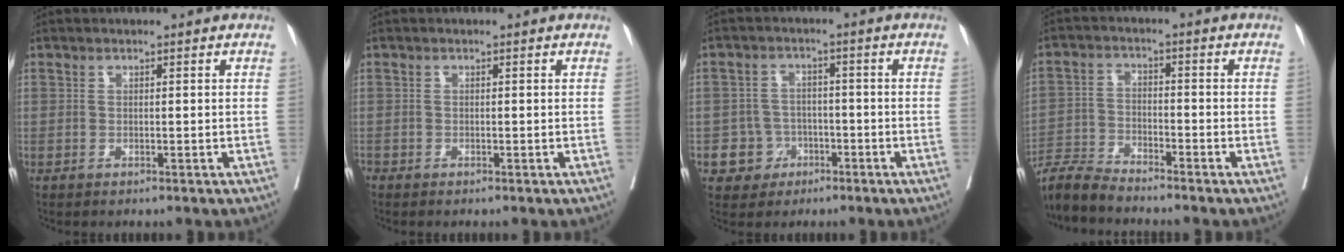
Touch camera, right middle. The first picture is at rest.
{"total": 0.7, "force": [-0.5, 0.4, 0.0], "torque": [-0.001, 0.002, -0.012]}
{"total": 4.9, "force": [-2.2, 4.4, 0.5], "torque": [-0.002, 0.014, -0.032]}
{"total": 6.1, "force": [-6.0, 0.0, 0.9], "torque": [-0.012, -0.013, -0.115]}